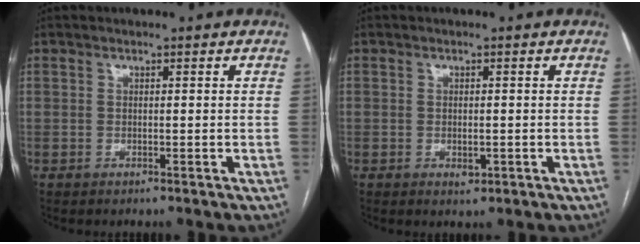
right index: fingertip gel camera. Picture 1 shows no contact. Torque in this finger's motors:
{"motor_torque": [-0.02, -0.03, 0.01, 0.01]}